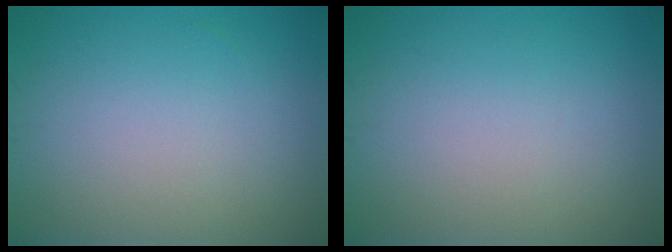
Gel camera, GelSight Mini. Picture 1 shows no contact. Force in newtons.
{"total": 0.0}